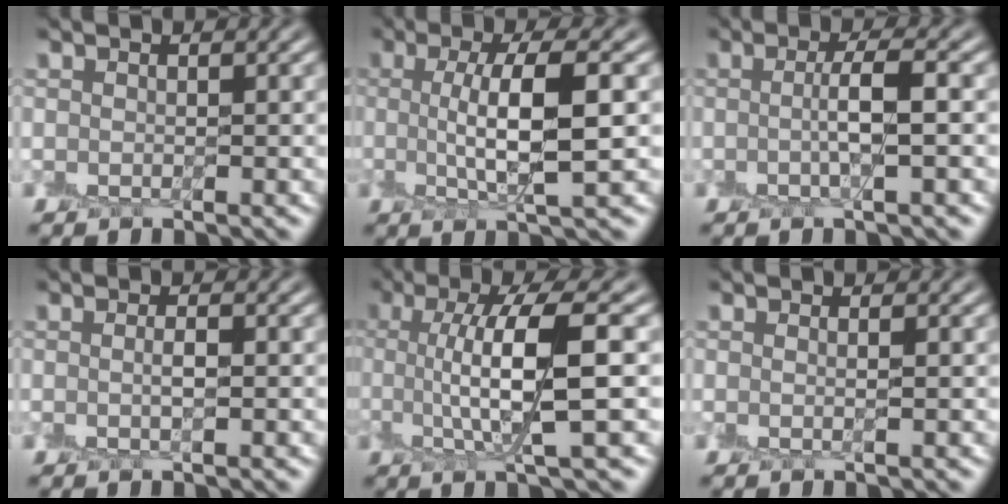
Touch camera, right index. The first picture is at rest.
{"total": 6.6, "force": [0.5, 1.7, 6.3], "torque": [-0.114, 0.004, 0.005]}
{"total": 2.8, "force": [-0.1, 0.2, 2.8], "torque": [-0.051, 0.004, -0.006]}
{"total": 1.1, "force": [-0.1, 0.2, 1.1], "torque": [-0.021, -0.001, -0.002]}
{"total": 7.7, "force": [1.2, 1.9, 7.4], "torque": [-0.135, 0.005, 0.023]}
{"total": 0.7, "force": [0.0, -0.1, 0.7], "torque": [-0.016, -0.003, -0.002]}